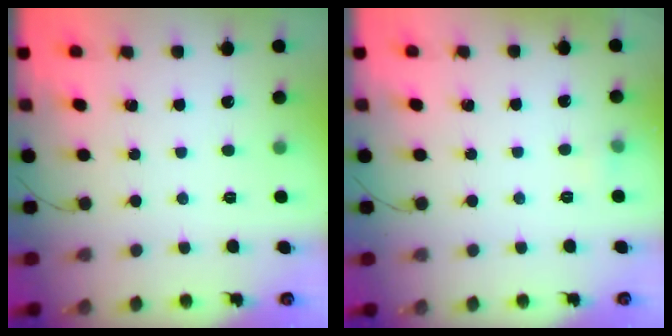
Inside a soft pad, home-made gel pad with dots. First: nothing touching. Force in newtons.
{"total": 3.6, "press": 3.3, "slide": 1.4}